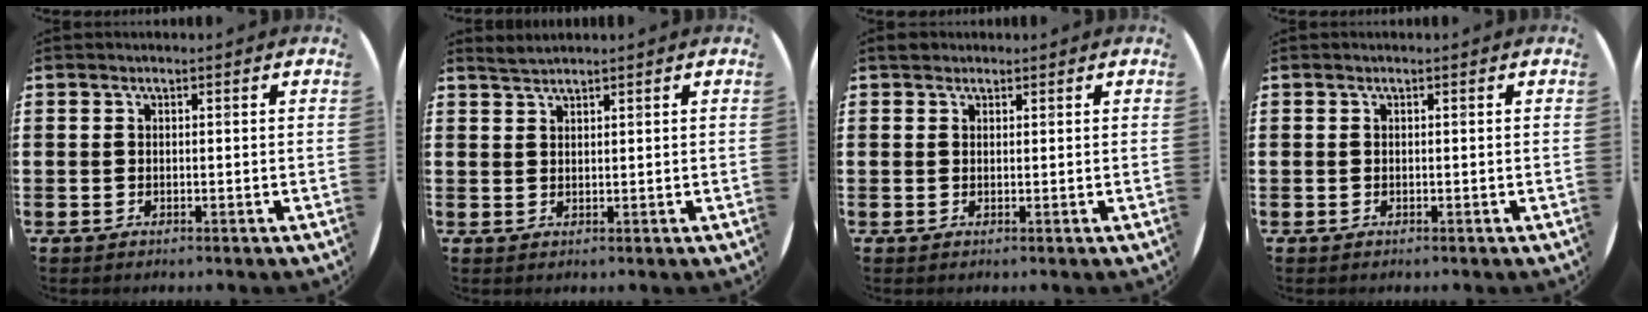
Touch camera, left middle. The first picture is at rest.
{"total": 1.4, "force": [1.4, -0.2, 0.1], "torque": [-0.003, 0.001, 0.027]}
{"total": 1.3, "force": [1.1, 0.6, 0.1], "torque": [0.004, 0.001, 0.021]}
{"total": 0.0}